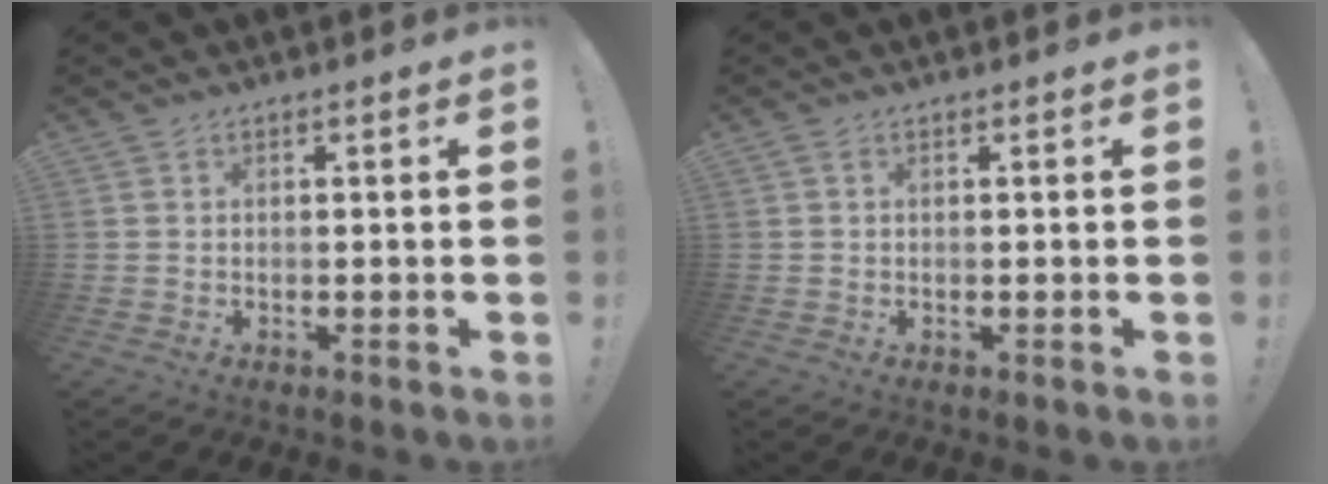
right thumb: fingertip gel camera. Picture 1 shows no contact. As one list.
[{"total": 0.5, "force": [0.1, 0.2, 0.4], "torque": [-0.011, 0.001, 0.003]}]